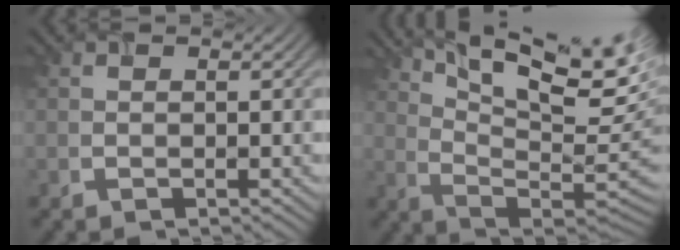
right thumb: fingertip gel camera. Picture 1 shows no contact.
{"total": 15.8, "force": [8.2, 4.7, 12.7], "torque": [-0.217, 0.008, 0.127]}